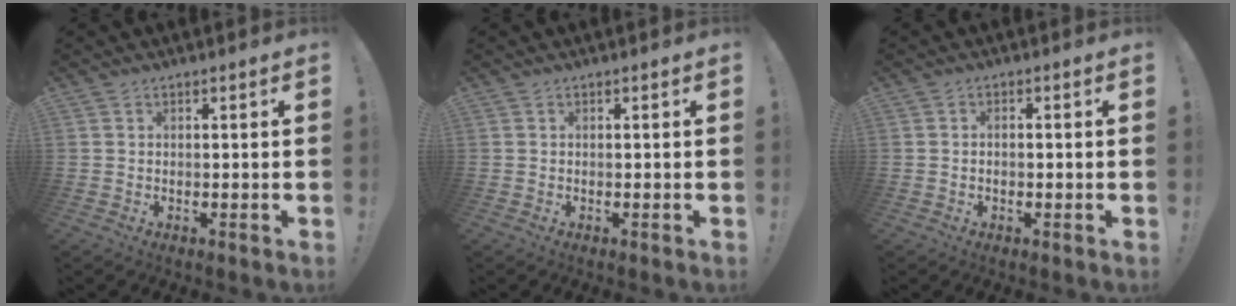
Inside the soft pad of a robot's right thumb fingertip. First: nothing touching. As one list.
[{"total": 0.0}, {"total": 0.9, "force": [-0.4, 0.4, 0.8], "torque": [-0.012, 0.003, -0.008]}]